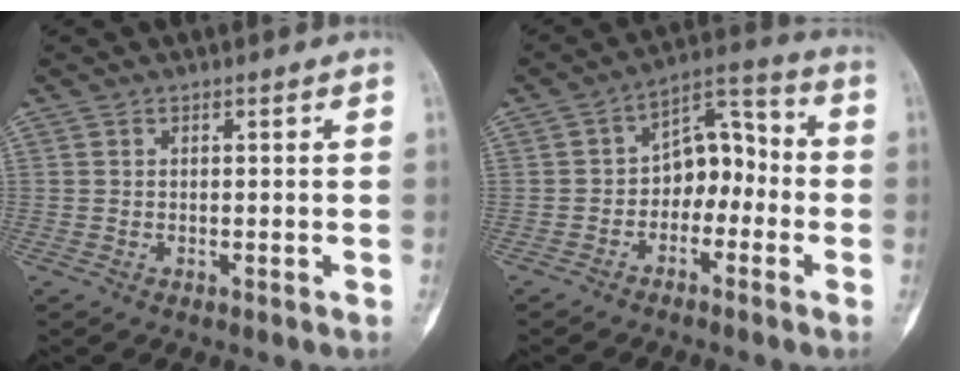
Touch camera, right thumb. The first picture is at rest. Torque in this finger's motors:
{"motor_torque": [-0.41, 0.01, 0.03, 0.04, 0.12]}